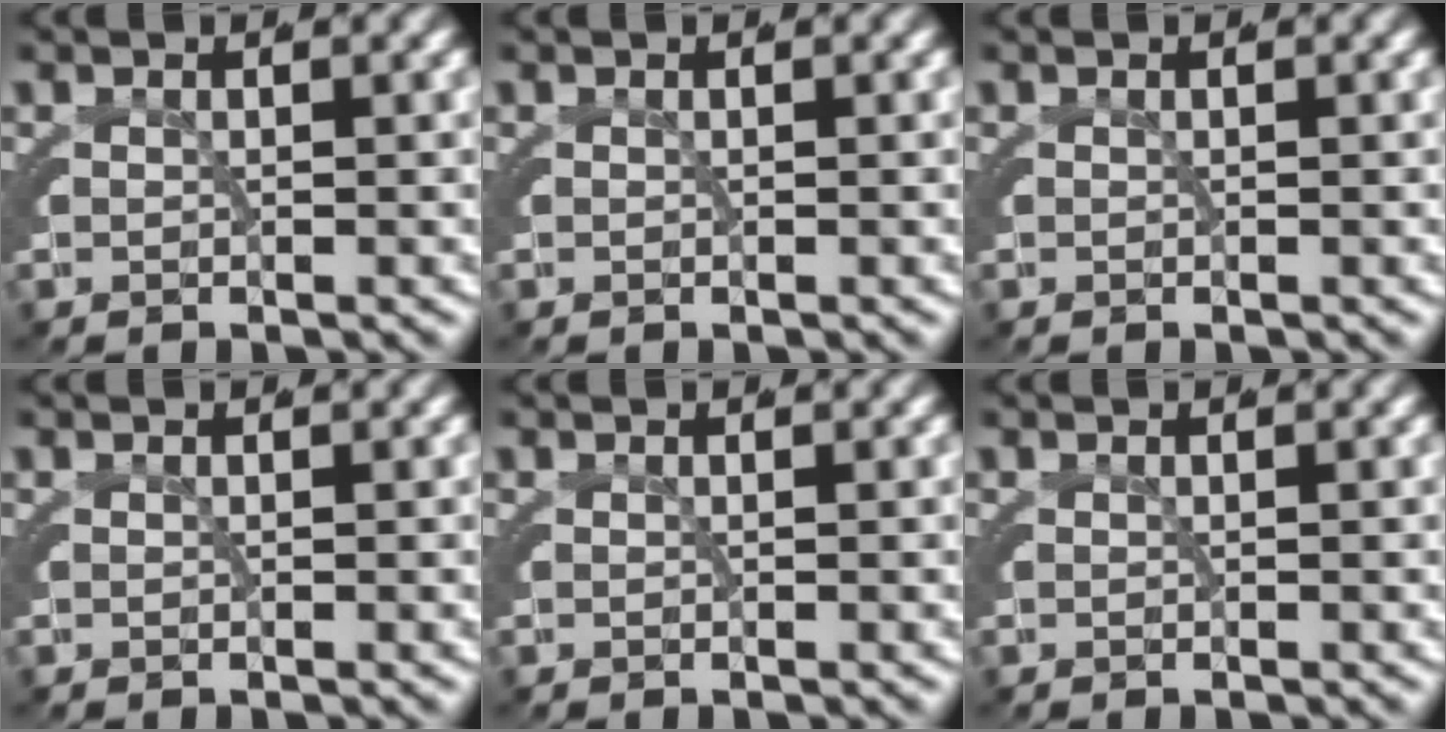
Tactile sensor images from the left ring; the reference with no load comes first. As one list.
[{"total": 0.0}, {"total": 0.0}, {"total": 0.0}, {"total": 0.0}, {"total": 0.0}]